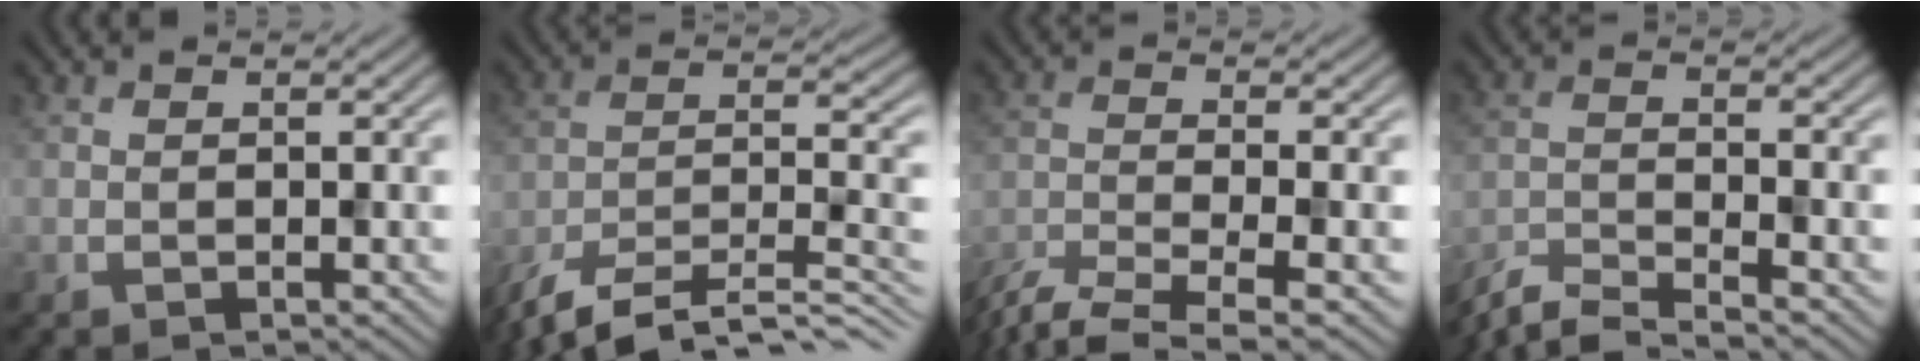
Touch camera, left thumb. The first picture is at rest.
{"total": 12.8, "force": [-10.3, 2.9, 7.0], "torque": [-0.133, -0.006, -0.171]}
{"total": 8.0, "force": [-6.1, 1.6, 5.0], "torque": [-0.100, -0.018, -0.112]}
{"total": 6.4, "force": [-5.6, 0.9, 2.9], "torque": [-0.058, -0.011, -0.111]}